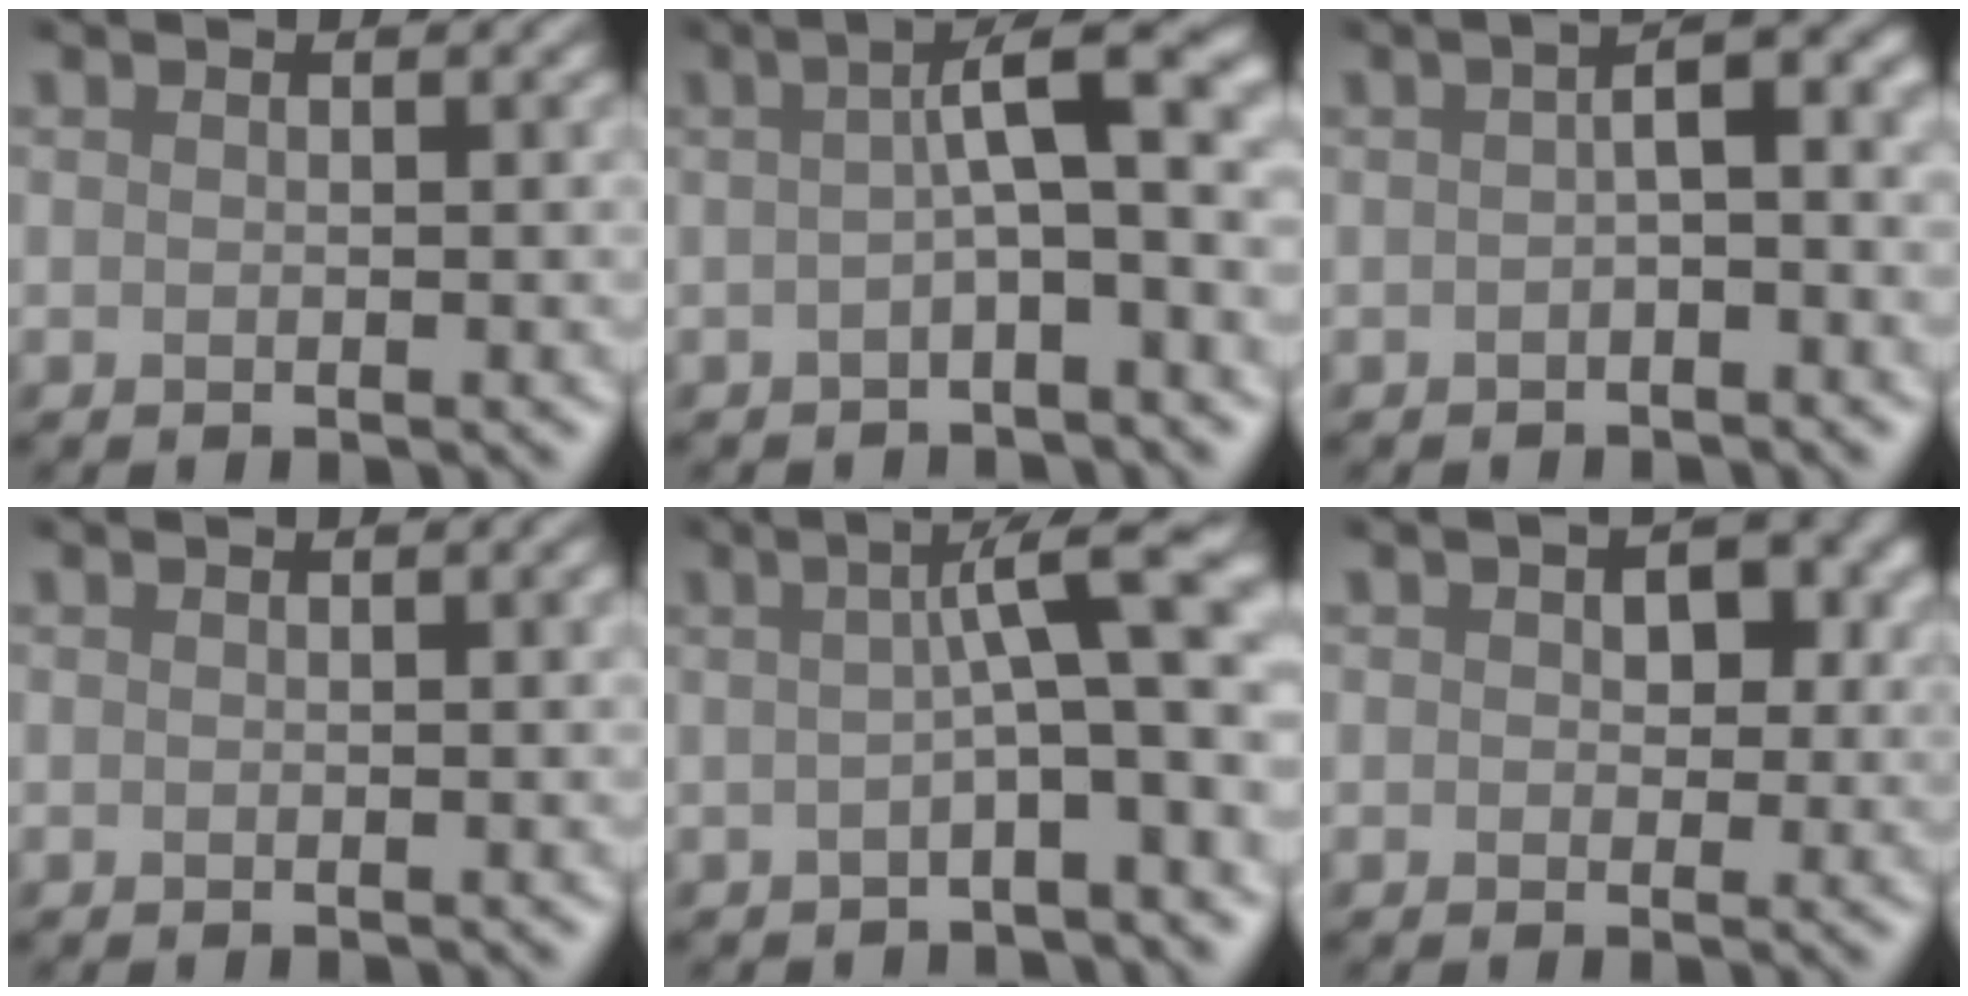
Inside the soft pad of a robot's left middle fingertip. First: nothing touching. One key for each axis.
{"total": 5.5, "fx": -0.5, "fy": 0.9, "fz": 5.3, "tx": -0.073, "ty": 0.026, "tz": -0.019}
{"total": 3.6, "fx": -1.0, "fy": 1.1, "fz": 3.3, "tx": -0.048, "ty": 0.010, "tz": -0.022}
{"total": 0.7, "fx": -0.1, "fy": 0.3, "fz": 0.6, "tx": -0.003, "ty": 0.001, "tz": -0.003}
{"total": 7.7, "fx": -0.3, "fy": 1.2, "fz": 7.6, "tx": -0.088, "ty": 0.029, "tz": -0.021}
{"total": 3.8, "fx": 0.8, "fy": 2.9, "fz": 2.4, "tx": -0.004, "ty": 0.014, "tz": -0.001}